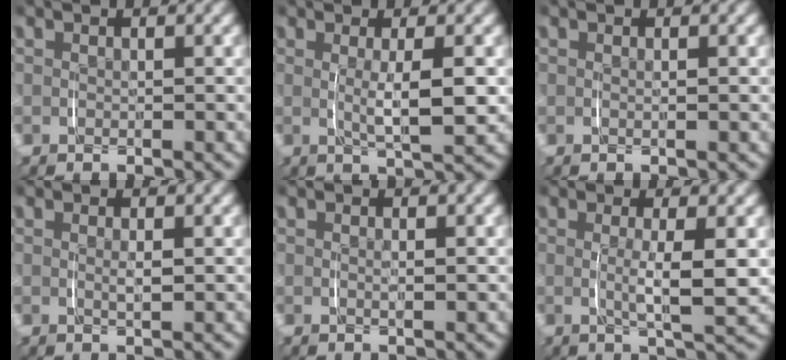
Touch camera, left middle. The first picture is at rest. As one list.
[{"total": 3.4, "force": [0.3, 0.5, 3.4], "torque": [-0.060, -0.008, 0.010]}, {"total": 0.0}, {"total": 0.9, "force": [0.4, 0.0, 0.9], "torque": [-0.020, -0.005, 0.008]}, {"total": 0.6, "force": [0.2, -0.1, 0.5], "torque": [-0.012, -0.004, 0.005]}, {"total": 3.3, "force": [0.5, 0.1, 3.3], "torque": [-0.062, -0.009, 0.011]}]